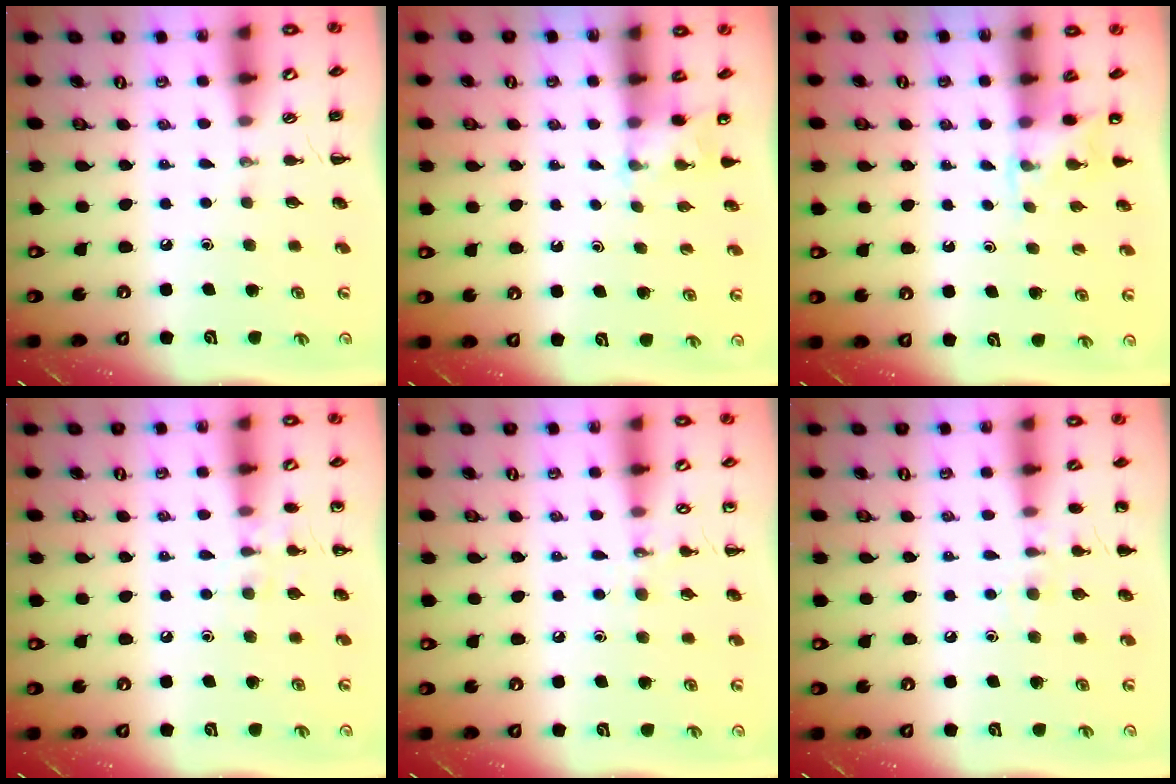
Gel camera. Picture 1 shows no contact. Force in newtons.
{"total": 2.0, "press": 1.9, "slide": 0.6}
{"total": 4.3, "press": 4.1, "slide": 1.3}
{"total": 7.1, "press": 6.9, "slide": 1.9}
{"total": 6.4, "press": 6.2, "slide": 1.6}
{"total": 7.5, "press": 7.3, "slide": 1.7}